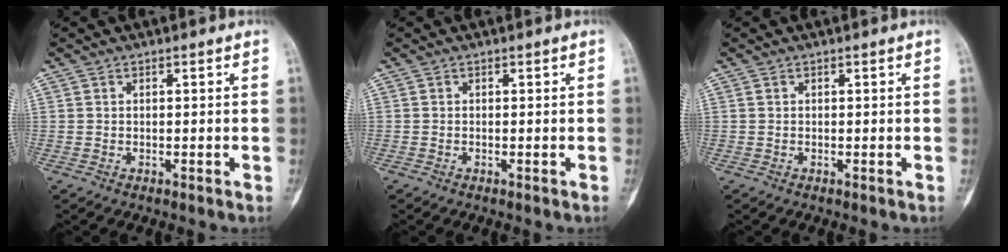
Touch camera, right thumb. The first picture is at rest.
{"total": 0.0}
{"total": 0.0}